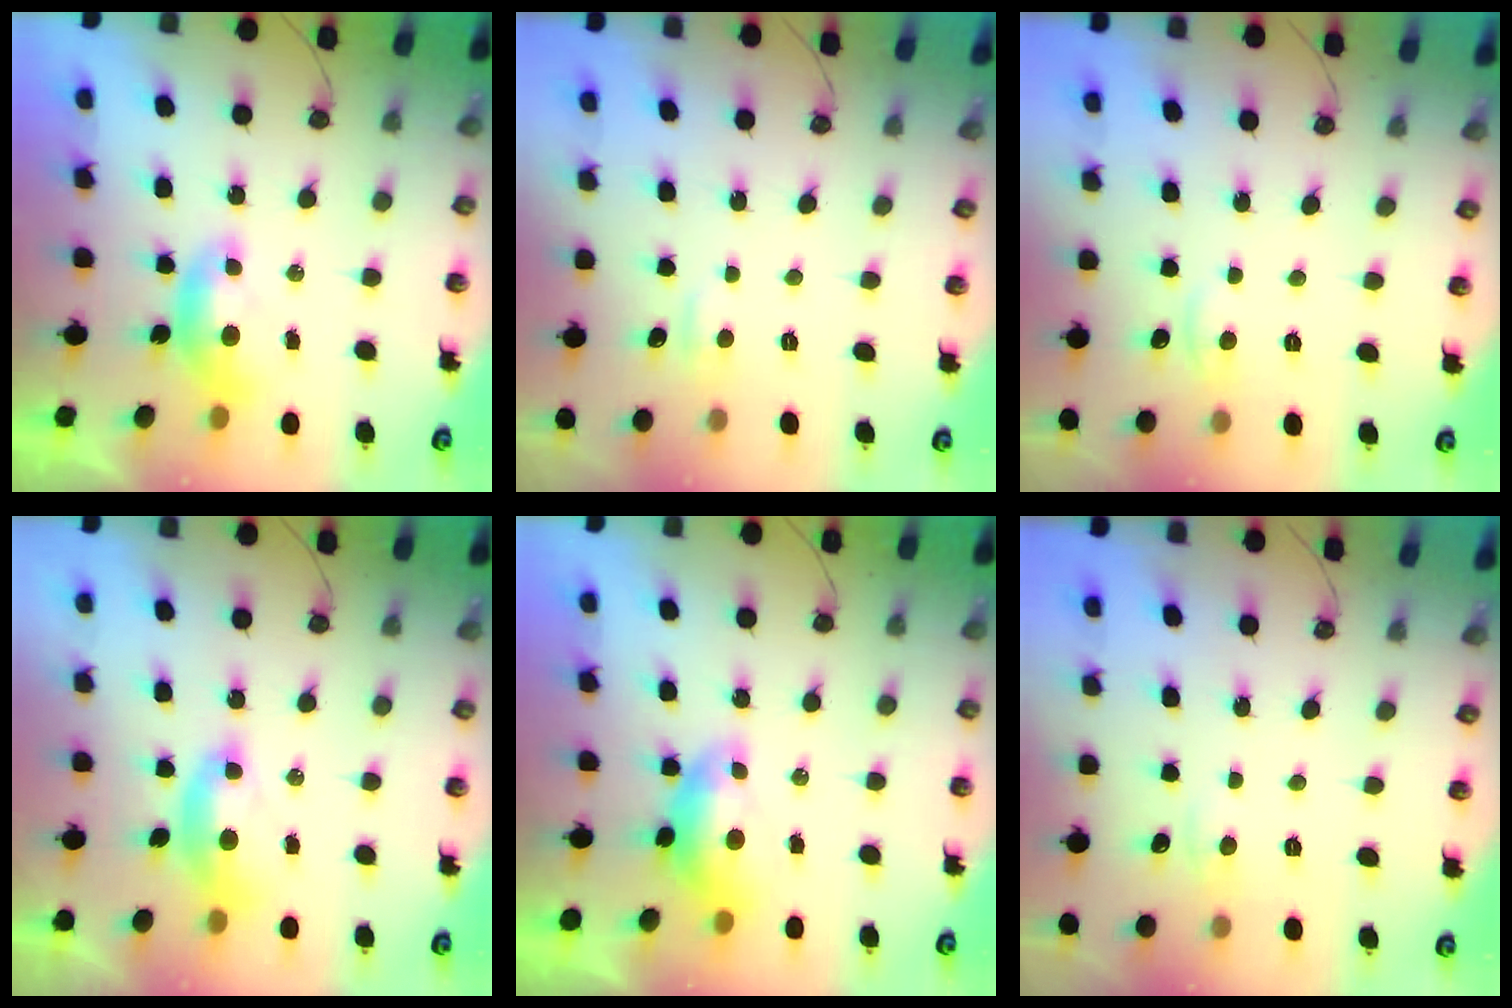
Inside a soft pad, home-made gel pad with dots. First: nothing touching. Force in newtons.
{"total": 1.0, "press": 0.7, "slide": 0.8}
{"total": 1.5, "press": 1.3, "slide": 0.7}
{"total": 2.5, "press": 2.5, "slide": 0.6}
{"total": 0.7, "press": 0.6, "slide": 0.3}
{"total": 1.2, "press": 1.0, "slide": 0.6}